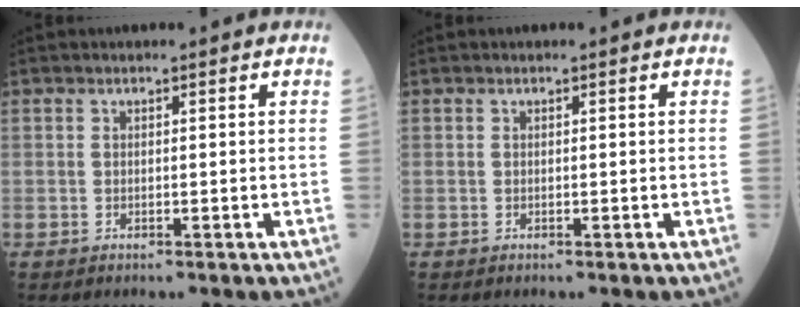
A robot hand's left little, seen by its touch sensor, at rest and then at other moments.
{"total": 0.0}